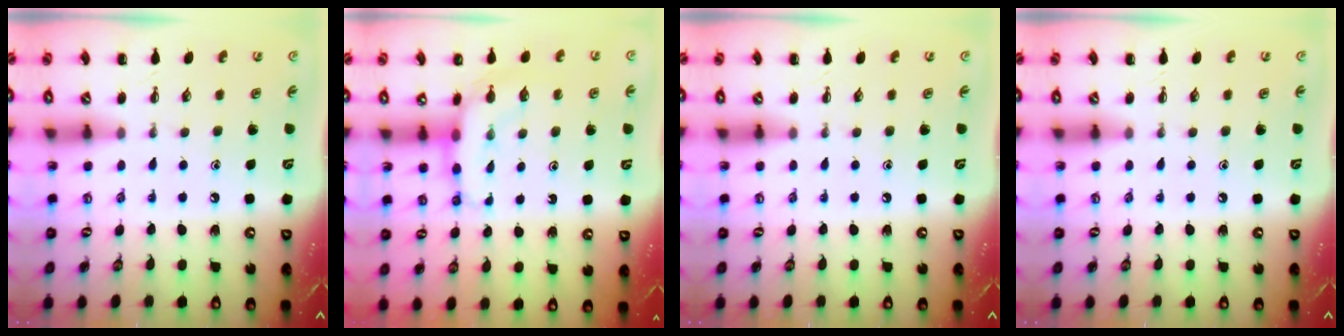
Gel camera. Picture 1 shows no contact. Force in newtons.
{"total": 9.0, "press": 8.9, "slide": 1.3}
{"total": 0.0}
{"total": 0.0}